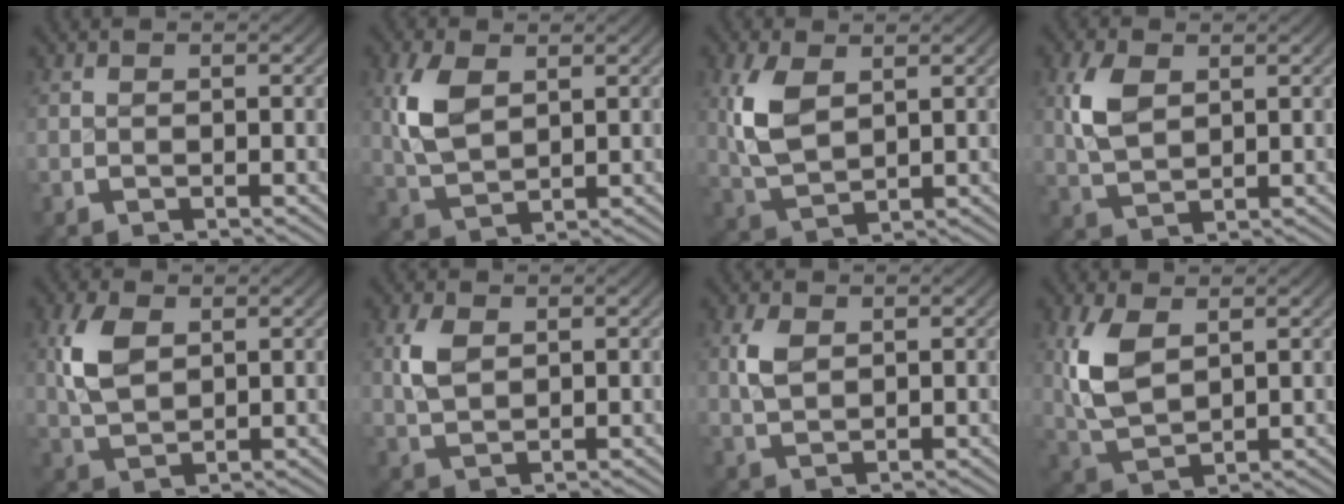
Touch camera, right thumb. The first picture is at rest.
{"total": 4.9, "force": [1.2, 3.4, 3.4], "torque": [-0.083, -0.015, 0.035]}
{"total": 5.4, "force": [1.0, 3.7, 3.8], "torque": [-0.095, -0.018, 0.033]}
{"total": 4.1, "force": [1.3, 2.7, 2.7], "torque": [-0.065, -0.009, 0.035]}
{"total": 4.5, "force": [1.3, 3.0, 3.1], "torque": [-0.073, -0.010, 0.035]}
{"total": 2.7, "force": [1.0, 1.8, 1.7], "torque": [-0.042, -0.004, 0.027]}
{"total": 2.2, "force": [0.9, 1.4, 1.4], "torque": [-0.033, -0.002, 0.024]}
{"total": 5.9, "force": [1.0, 4.0, 4.2], "torque": [-0.106, -0.018, 0.033]}